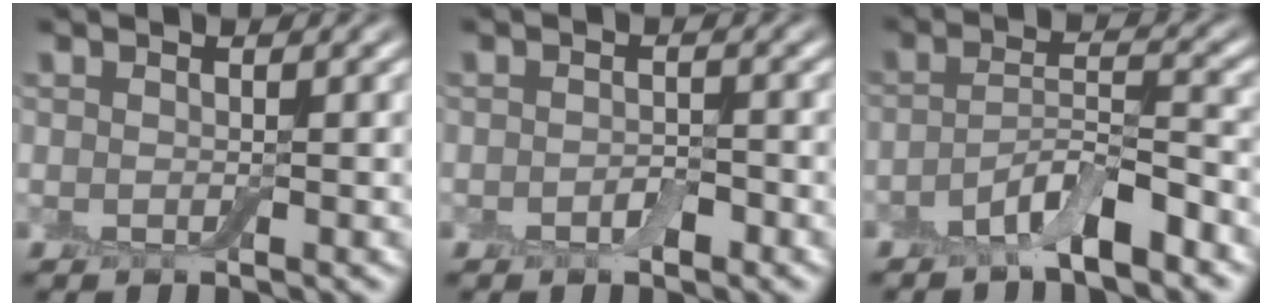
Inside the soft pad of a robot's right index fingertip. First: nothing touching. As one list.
[{"total": 1.5, "force": [-0.7, 0.8, 1.1], "torque": [-0.020, -0.001, -0.013]}, {"total": 4.9, "force": [-3.0, 1.2, 3.6], "torque": [-0.065, 0.003, -0.059]}]